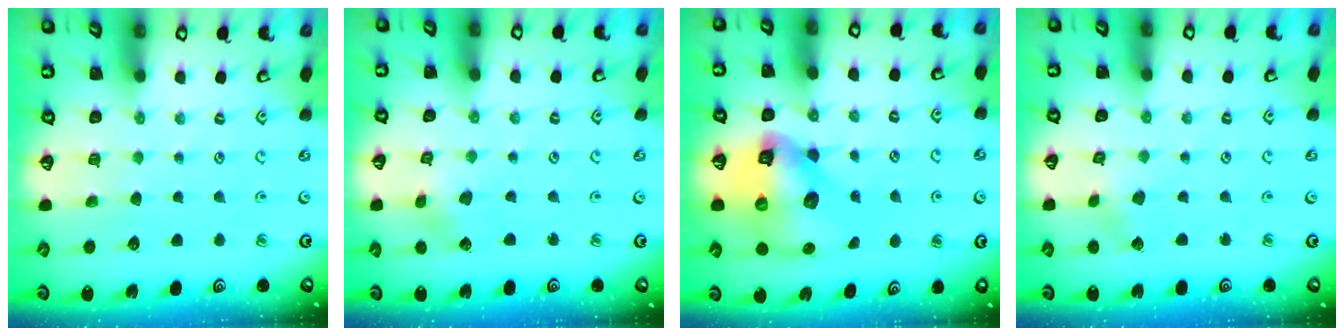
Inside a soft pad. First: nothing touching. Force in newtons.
{"total": 3.5, "press": 3.5, "slide": 0.2}
{"total": 14.9, "press": 14.7, "slide": 1.9}
{"total": 2.2, "press": 2.2, "slide": 0.1}